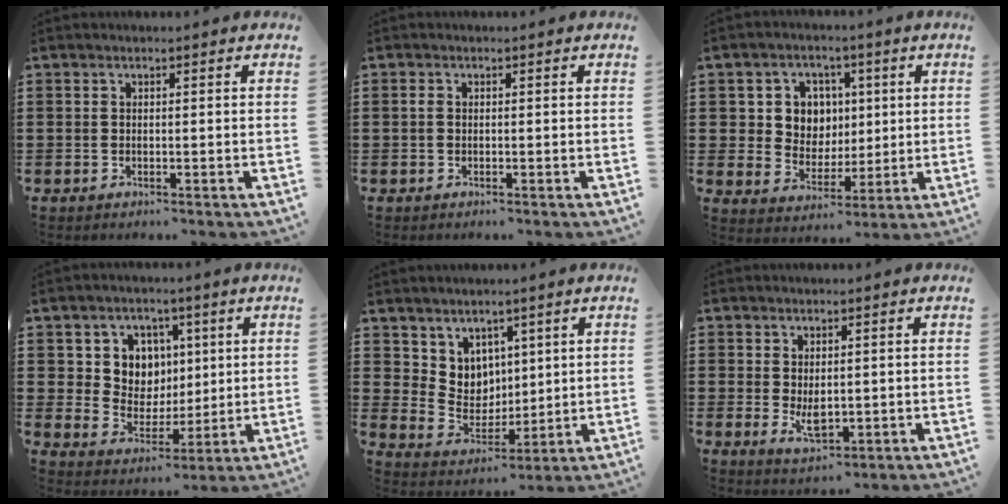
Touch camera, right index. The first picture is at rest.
{"total": 0.8, "force": [-0.1, 0.5, 0.7], "torque": [-0.022, 0.000, -0.005]}
{"total": 6.9, "force": [1.7, 6.3, 2.2], "torque": [-0.068, 0.017, 0.029]}
{"total": 7.3, "force": [2.6, 6.6, 1.5], "torque": [-0.063, -0.001, 0.047]}
{"total": 6.3, "force": [3.9, 4.9, 0.1], "torque": [-0.030, -0.018, 0.076]}
{"total": 3.3, "force": [0.0, 1.6, 2.9], "torque": [-0.048, -0.004, 0.001]}